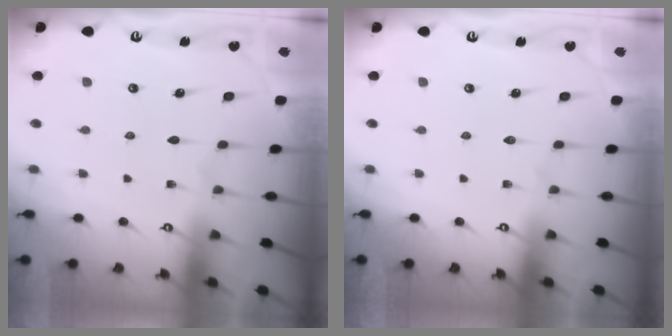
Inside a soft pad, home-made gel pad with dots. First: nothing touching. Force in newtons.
{"total": 0.0}